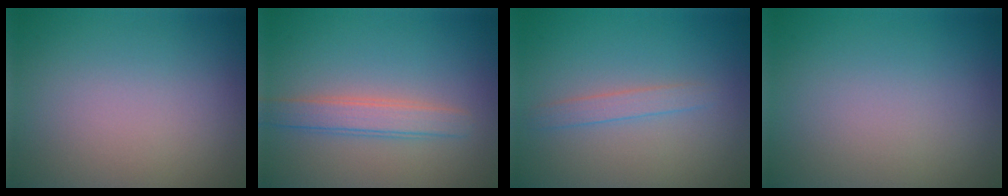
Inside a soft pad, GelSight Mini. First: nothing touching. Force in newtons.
{"total": 2.6, "press": 2.6, "slide": 0.2}
{"total": 1.4, "press": 1.4, "slide": 0.0}
{"total": 0.0}